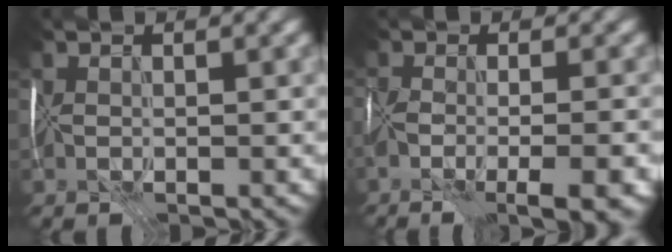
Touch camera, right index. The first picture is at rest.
{"total": 7.8, "force": [-3.6, 2.6, 6.3], "torque": [-0.084, -0.011, -0.050]}